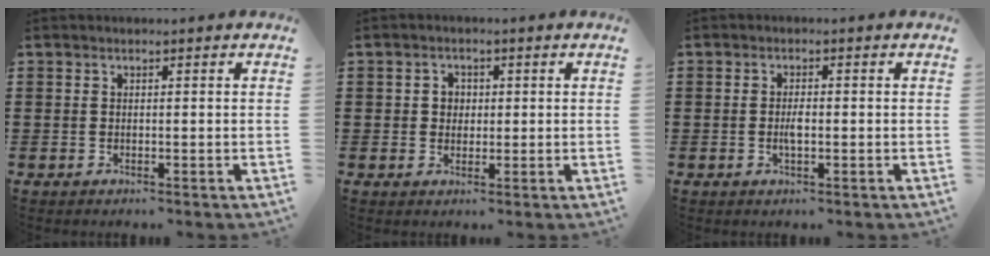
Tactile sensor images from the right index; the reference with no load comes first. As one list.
[{"total": 2.2, "force": [0.1, 2.0, 0.9], "torque": [-0.024, 0.009, 0.000]}, {"total": 2.2, "force": [-0.3, 0.7, 2.1], "torque": [-0.046, -0.002, -0.008]}]